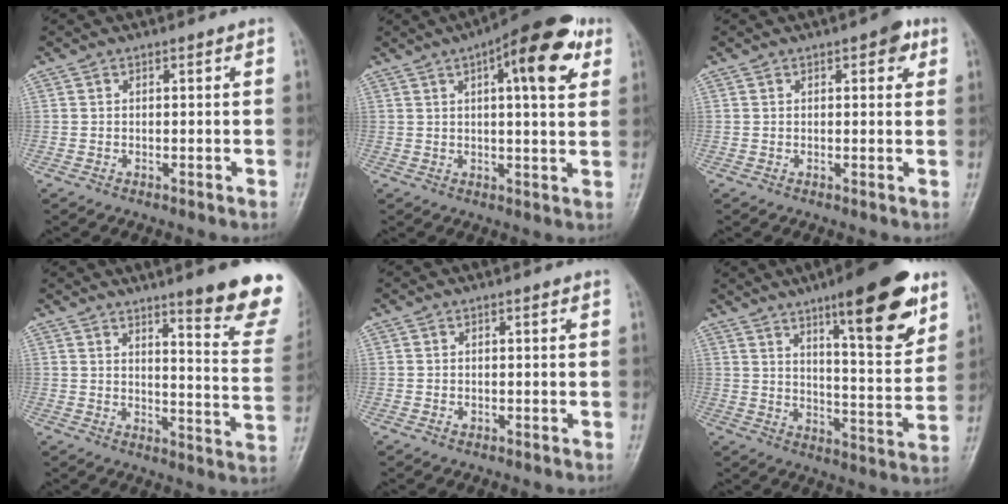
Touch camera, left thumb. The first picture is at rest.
{"total": 14.1, "force": [5.8, 4.5, 12.0], "torque": [-0.141, -0.001, 0.071]}
{"total": 3.6, "force": [1.7, 1.7, 2.7], "torque": [-0.019, -0.001, 0.012]}
{"total": 15.5, "force": [10.9, 1.7, 10.8], "torque": [-0.107, -0.073, 0.135]}
{"total": 0.6, "force": [-0.2, 0.4, 0.3], "torque": [-0.005, 0.000, -0.005]}
{"total": 18.1, "force": [10.6, 4.5, 14.0], "torque": [-0.167, -0.059, 0.158]}